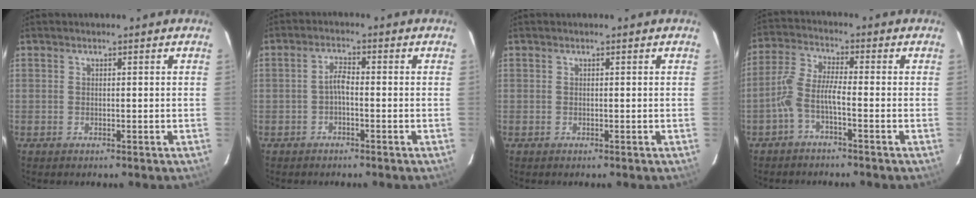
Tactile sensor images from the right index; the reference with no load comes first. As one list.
[{"total": 1.9, "force": [-0.7, 0.5, 1.6], "torque": [-0.034, 0.007, -0.015]}, {"total": 0.0}, {"total": 5.1, "force": [-2.4, 0.9, 4.4], "torque": [-0.109, 0.015, -0.051]}]